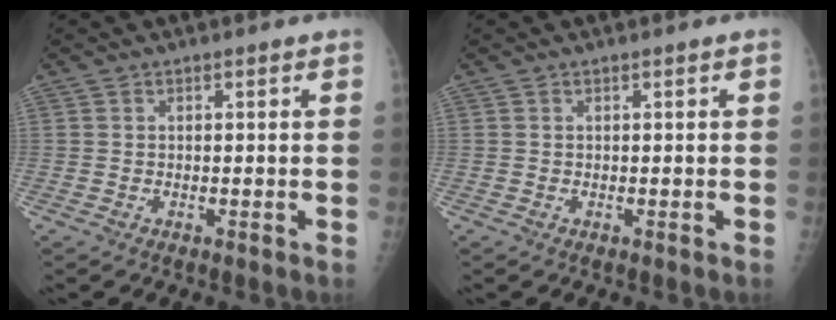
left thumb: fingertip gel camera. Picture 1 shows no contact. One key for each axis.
{"total": 0.0}